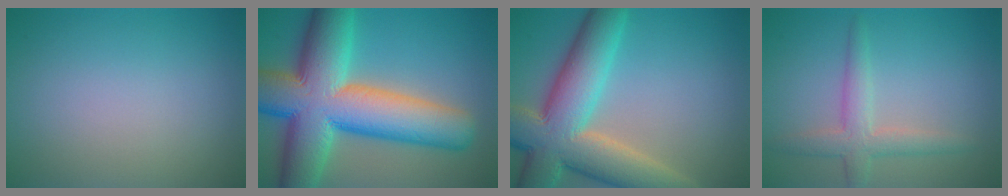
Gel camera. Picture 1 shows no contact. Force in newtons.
{"total": 15.9, "press": 15.9, "slide": 0.7}
{"total": 11.6, "press": 11.5, "slide": 1.3}
{"total": 3.0, "press": 3.0, "slide": 0.1}